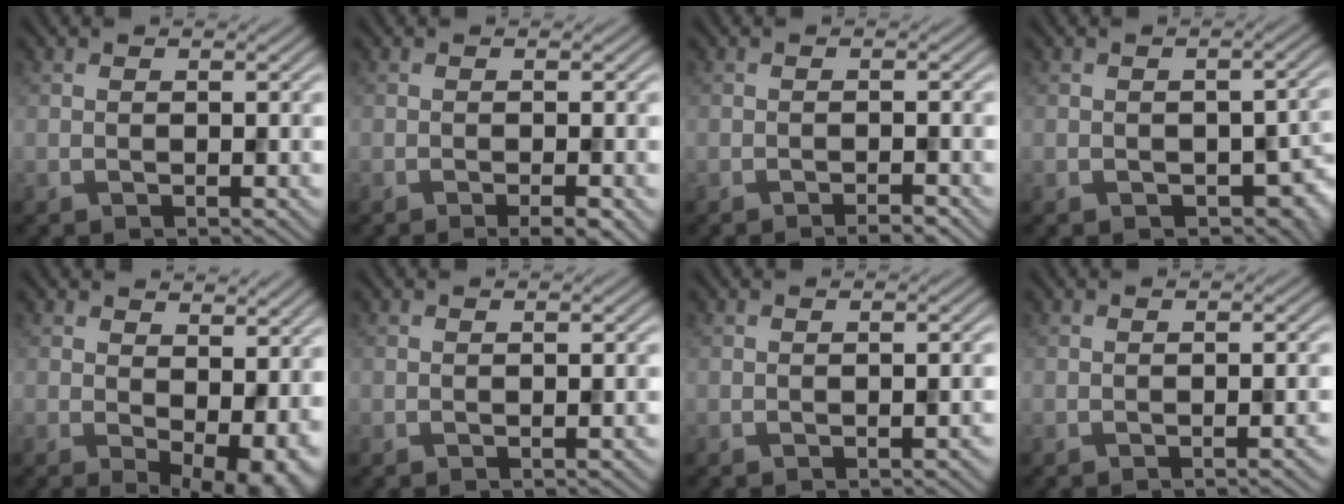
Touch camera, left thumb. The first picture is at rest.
{"total": 2.2, "force": [-1.2, 0.3, 1.8], "torque": [-0.026, 0.004, -0.022]}
{"total": 1.4, "force": [-1.1, 0.1, 0.8], "torque": [-0.008, 0.005, -0.021]}
{"total": 5.7, "force": [-2.3, 3.5, 3.9], "torque": [-0.049, -0.020, -0.023]}
{"total": 7.5, "force": [0.5, 4.1, 6.2], "torque": [-0.082, -0.018, 0.021]}
{"total": 0.6, "force": [-0.4, 0.0, 0.5], "torque": [-0.006, 0.003, -0.006]}
{"total": 1.0, "force": [-0.6, 0.2, 0.7], "torque": [-0.008, 0.003, -0.009]}
{"total": 1.6, "force": [-0.8, 0.3, 1.4], "torque": [-0.011, 0.006, -0.018]}